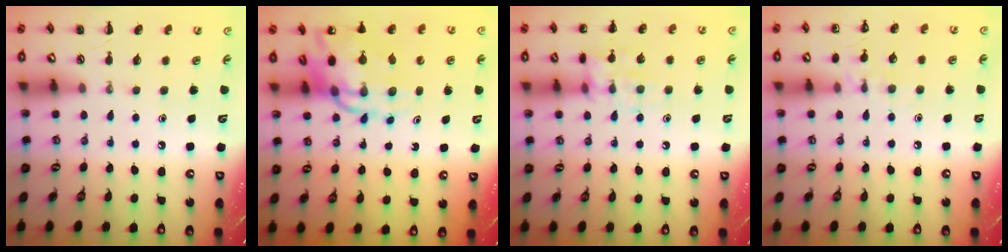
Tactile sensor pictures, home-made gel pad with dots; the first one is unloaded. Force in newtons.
{"total": 11.6, "press": 11.1, "slide": 3.2}
{"total": 10.3, "press": 10.3, "slide": 1.2}
{"total": 7.7, "press": 7.5, "slide": 1.9}